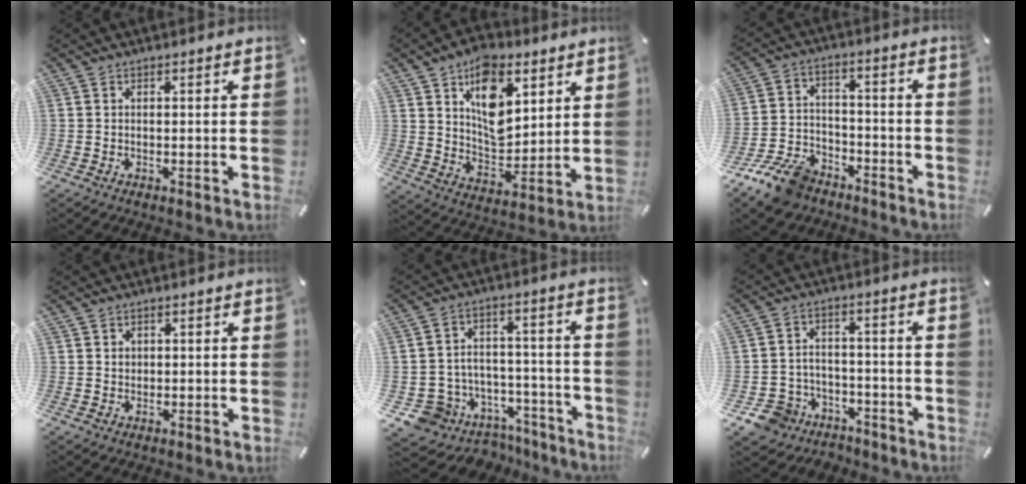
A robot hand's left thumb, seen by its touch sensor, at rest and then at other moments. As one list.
[{"total": 13.9, "force": [7.0, 8.8, 8.1], "torque": [-0.116, -0.035, 0.127]}, {"total": 11.8, "force": [-8.6, 6.5, 4.8], "torque": [-0.088, 0.057, -0.158]}, {"total": 1.4, "force": [0.3, 1.3, 0.3], "torque": [0.000, 0.001, 0.003]}, {"total": 8.6, "force": [-4.3, 7.4, 1.0], "torque": [-0.024, 0.018, -0.062]}, {"total": 8.5, "force": [-5.2, 6.4, 1.9], "torque": [-0.048, 0.031, -0.095]}]